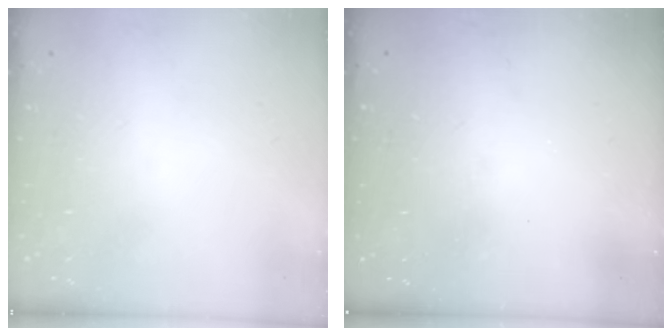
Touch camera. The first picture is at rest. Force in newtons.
{"total": 3.2, "press": 3.2, "slide": 0.1}